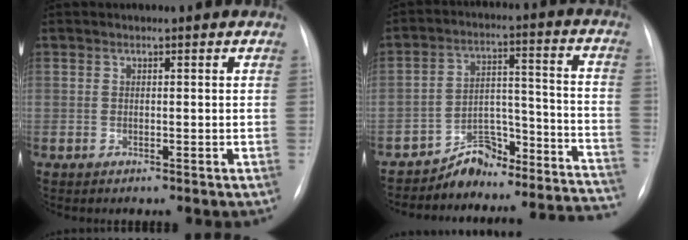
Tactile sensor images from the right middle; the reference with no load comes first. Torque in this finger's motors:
{"motor_torque": [0.98, -1.16, 0.27, 0.01]}